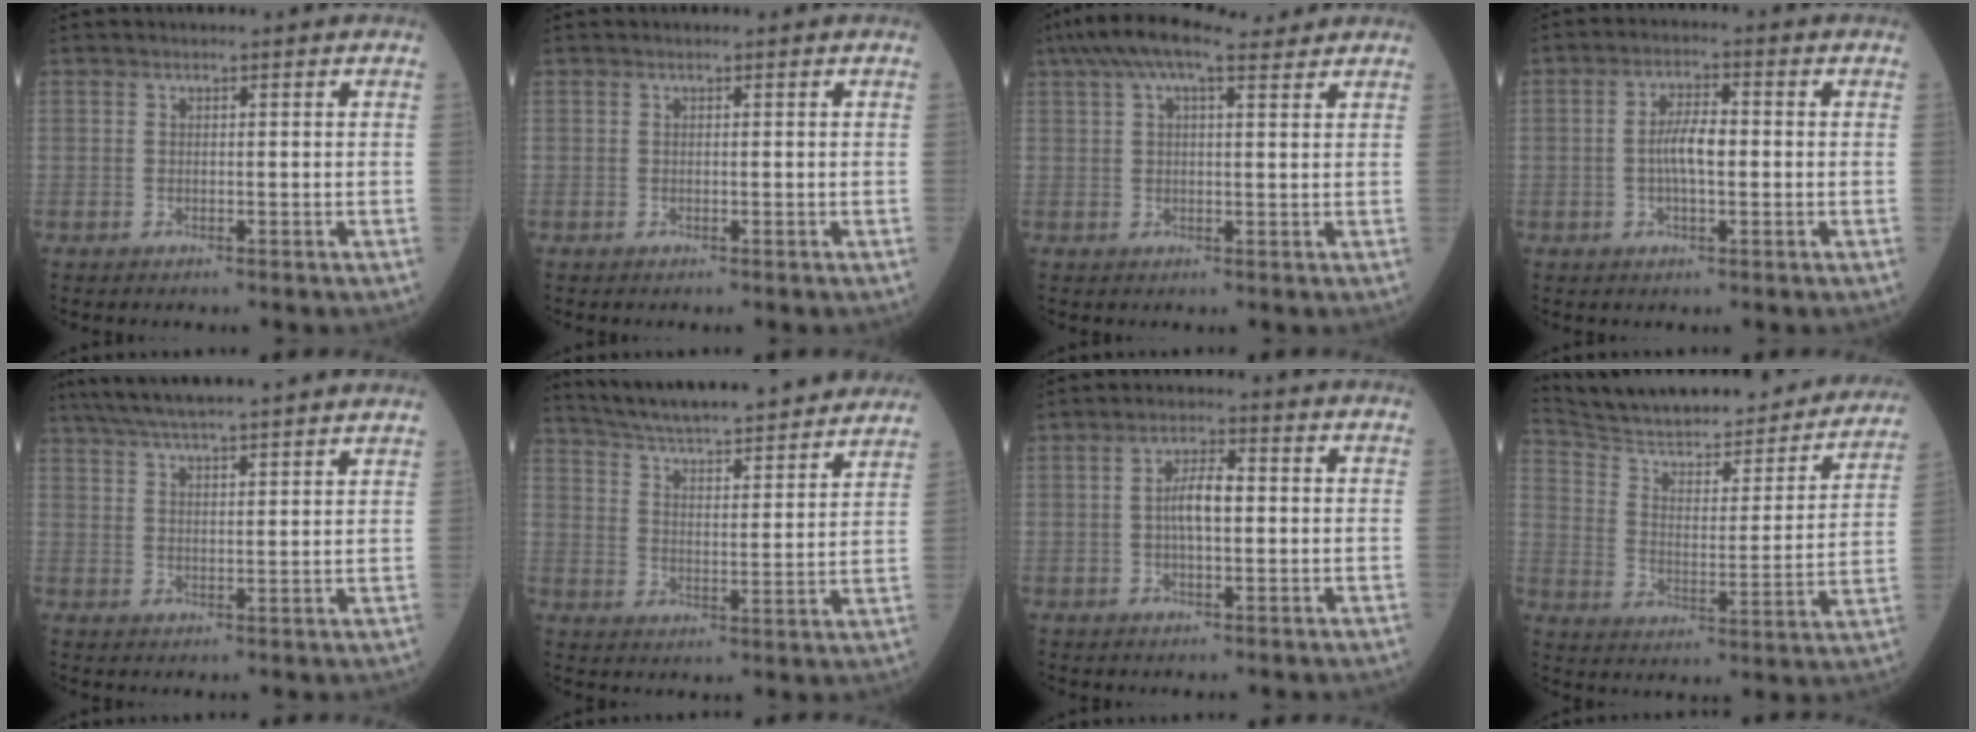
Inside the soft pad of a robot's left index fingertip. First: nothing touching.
{"total": 0.0}
{"total": 9.4, "force": [7.1, 2.4, 5.8], "torque": [-0.109, 0.048, 0.116]}
{"total": 4.9, "force": [-0.3, 1.5, 4.7], "torque": [-0.098, 0.007, -0.010]}
{"total": 17.5, "force": [15.5, 0.8, 8.1], "torque": [-0.140, 0.037, 0.220]}
{"total": 26.3, "force": [23.9, 2.7, 10.6], "torque": [-0.169, -0.019, 0.323]}
{"total": 4.8, "force": [0.1, 1.6, 4.6], "torque": [-0.093, 0.009, -0.002]}
{"total": 28.9, "force": [25.6, 5.8, 12.0], "torque": [-0.186, -0.043, 0.338]}